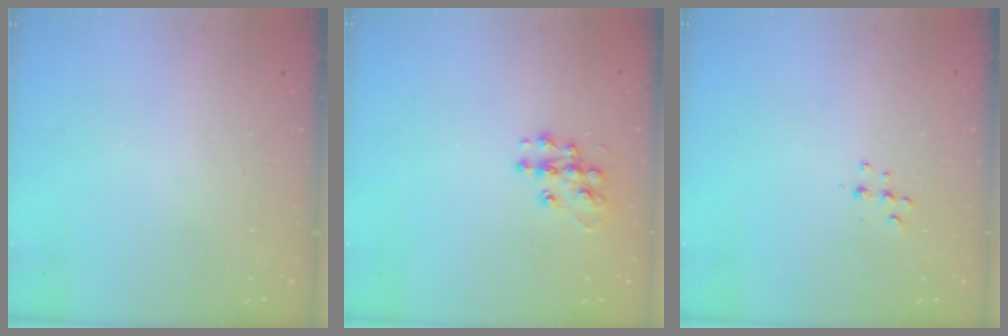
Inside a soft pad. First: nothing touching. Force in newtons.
{"total": 10.2, "press": 10.2, "slide": 0.5}
{"total": 5.1, "press": 5.0, "slide": 0.8}